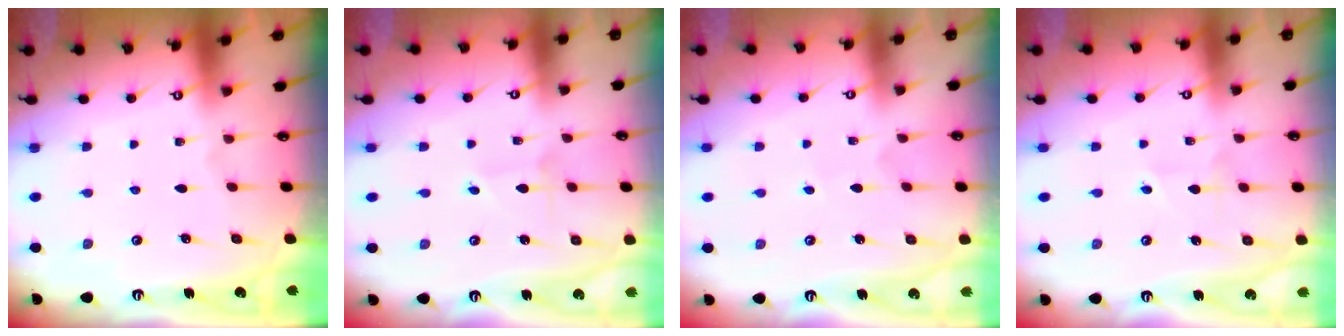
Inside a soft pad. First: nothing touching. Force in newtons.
{"total": 1.5, "press": 1.5, "slide": 0.1}
{"total": 2.9, "press": 2.9, "slide": 0.3}
{"total": 2.3, "press": 2.3, "slide": 0.4}